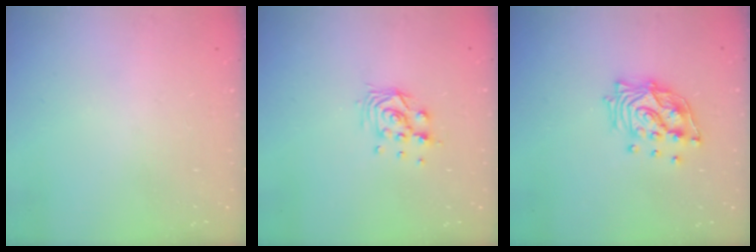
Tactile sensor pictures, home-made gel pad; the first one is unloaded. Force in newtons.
{"total": 8.6, "press": 8.5, "slide": 0.9}
{"total": 13.9, "press": 13.8, "slide": 1.4}